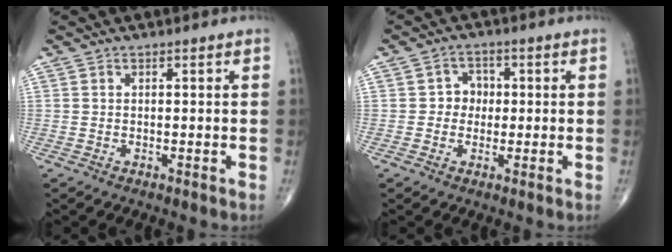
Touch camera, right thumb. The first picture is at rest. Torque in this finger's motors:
{"motor_torque": [0.02, 0.25, 0.05, -0.04, 0.00]}